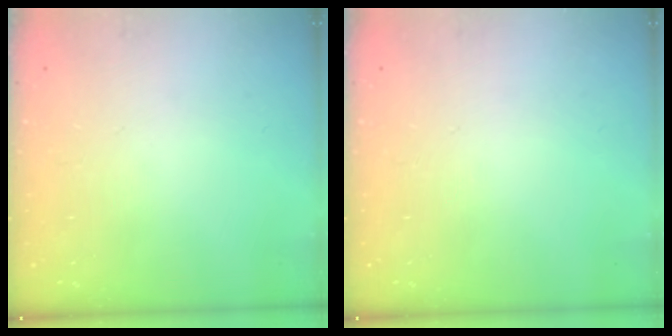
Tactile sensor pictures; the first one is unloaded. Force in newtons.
{"total": 0.0}